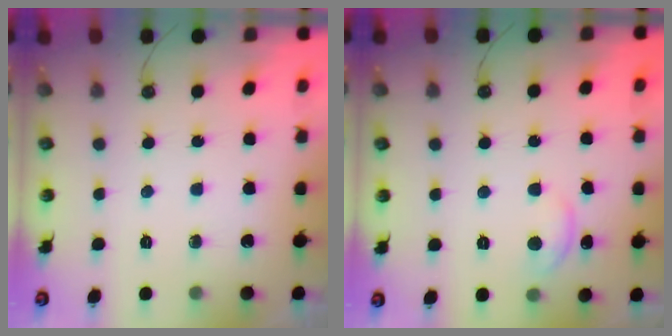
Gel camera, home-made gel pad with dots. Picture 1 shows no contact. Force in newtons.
{"total": 1.9, "press": 1.9, "slide": 0.4}